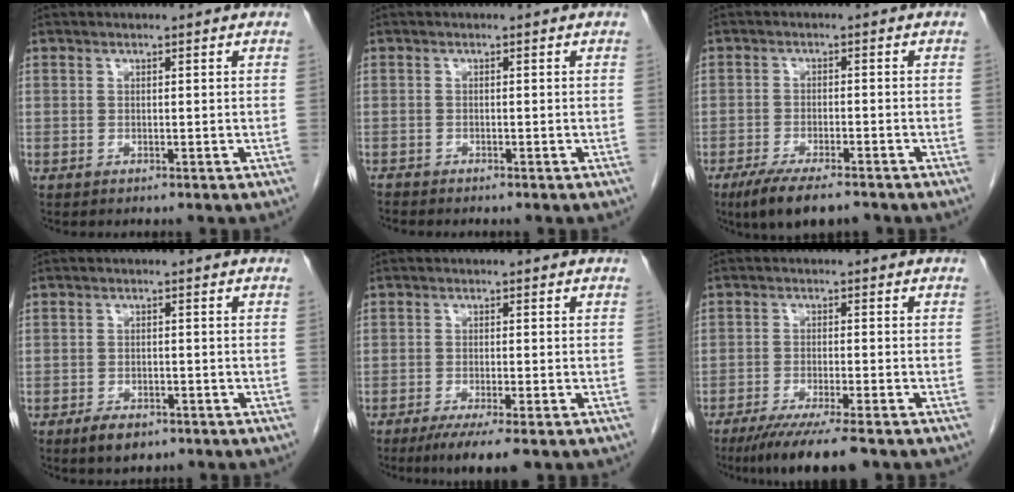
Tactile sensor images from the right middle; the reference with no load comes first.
{"total": 1.2, "force": [-1.2, -0.1, 0.1], "torque": [-0.011, -0.005, -0.022]}
{"total": 8.2, "force": [-6.2, 1.9, 5.0], "torque": [-0.080, -0.015, -0.100]}
{"total": 3.6, "force": [-2.3, 1.8, 2.0], "torque": [-0.035, -0.002, -0.030]}
{"total": 5.6, "force": [-3.7, 0.6, 4.2], "torque": [-0.063, -0.014, -0.056]}
{"total": 9.4, "force": [-7.1, 0.5, 6.2], "torque": [-0.091, -0.021, -0.111]}